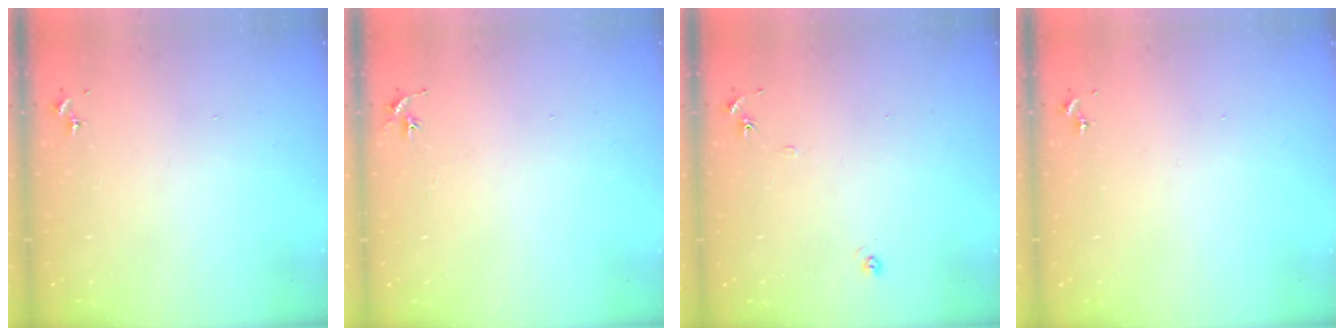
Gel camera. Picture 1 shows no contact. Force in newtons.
{"total": 2.9, "press": 2.9, "slide": 0.3}
{"total": 5.8, "press": 5.8, "slide": 0.6}
{"total": 0.0}